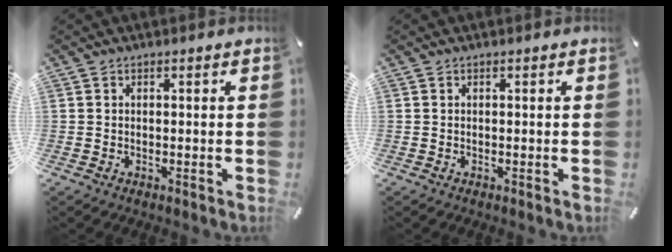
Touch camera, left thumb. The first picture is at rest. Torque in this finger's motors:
{"motor_torque": [0.00, -0.01, 0.00, 0.00, 0.00]}